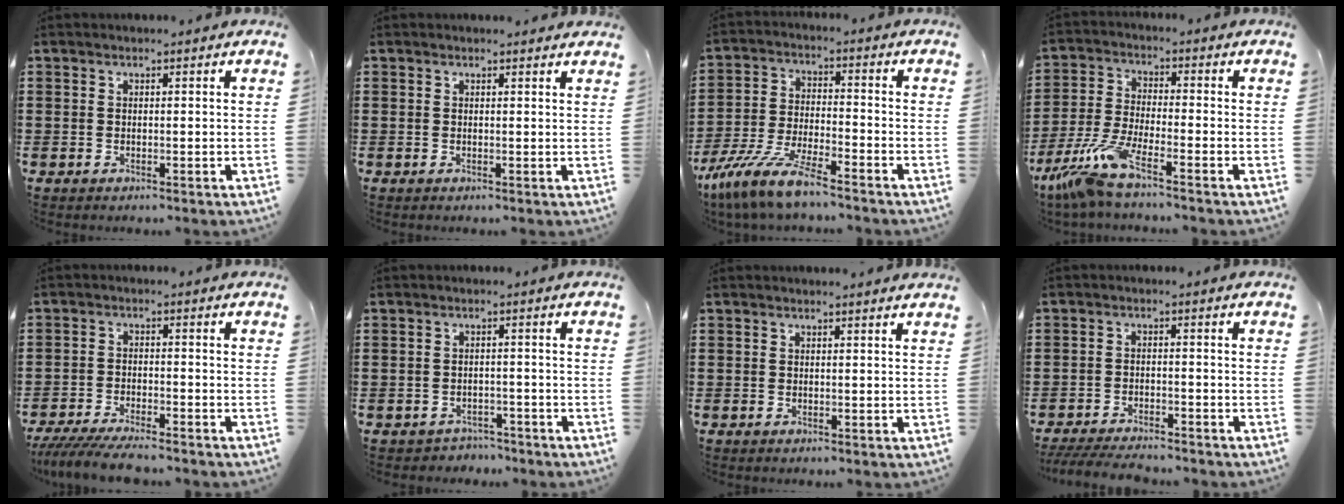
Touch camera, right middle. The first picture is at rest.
{"total": 0.5, "force": [0.5, 0.1, 0.2], "torque": [0.002, -0.002, 0.008]}
{"total": 8.9, "force": [-7.8, 0.2, 4.2], "torque": [-0.100, -0.004, -0.156]}
{"total": 7.6, "force": [-5.9, 0.6, 4.8], "torque": [-0.123, -0.020, -0.119]}
{"total": 5.3, "force": [-4.9, 0.3, 1.9], "torque": [-0.043, -0.011, -0.095]}
{"total": 1.9, "force": [-1.9, 0.5, -0.3], "torque": [-0.005, -0.001, -0.043]}
{"total": 0.6, "force": [0.5, 0.0, 0.1], "torque": [0.004, -0.004, 0.009]}
{"total": 4.1, "force": [-4.0, 0.4, 1.1], "torque": [-0.031, -0.007, -0.083]}